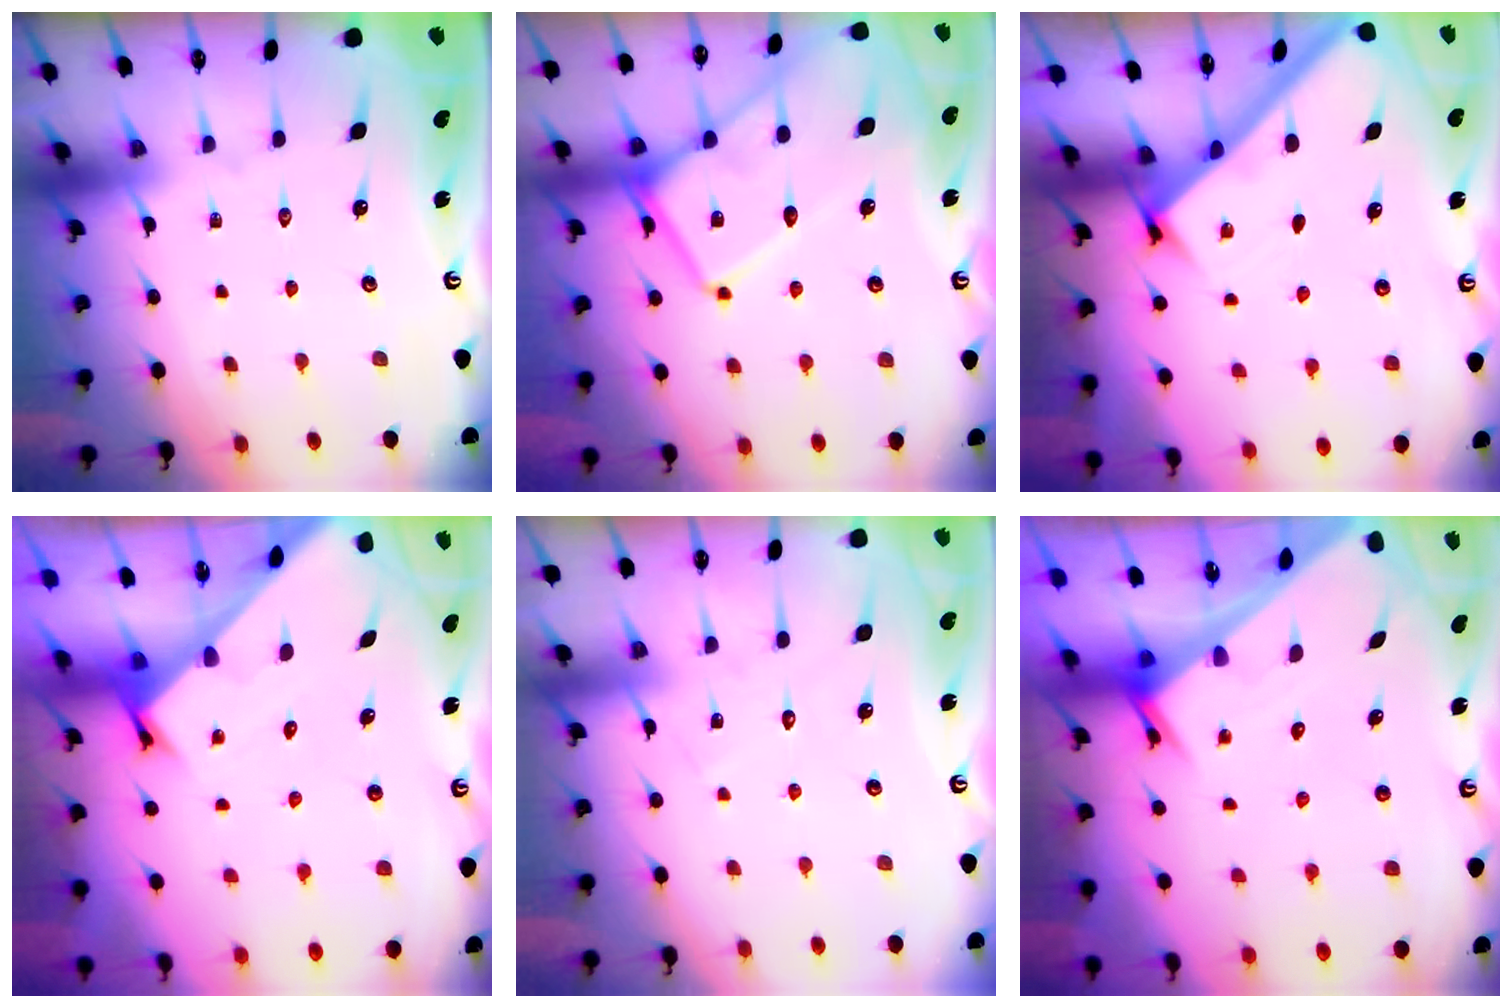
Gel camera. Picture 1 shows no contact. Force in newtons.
{"total": 13.2, "press": 13.2, "slide": 1.3}
{"total": 2.5, "press": 2.5, "slide": 0.3}
{"total": 2.4, "press": 2.4, "slide": 0.2}
{"total": 5.8, "press": 5.8, "slide": 0.5}
{"total": 3.3, "press": 3.2, "slide": 0.2}